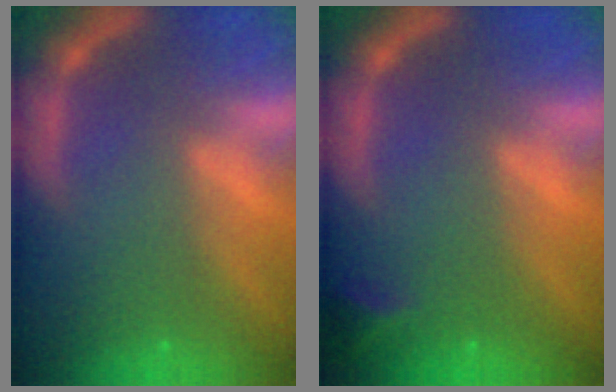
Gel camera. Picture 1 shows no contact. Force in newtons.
{"total": 1.9}